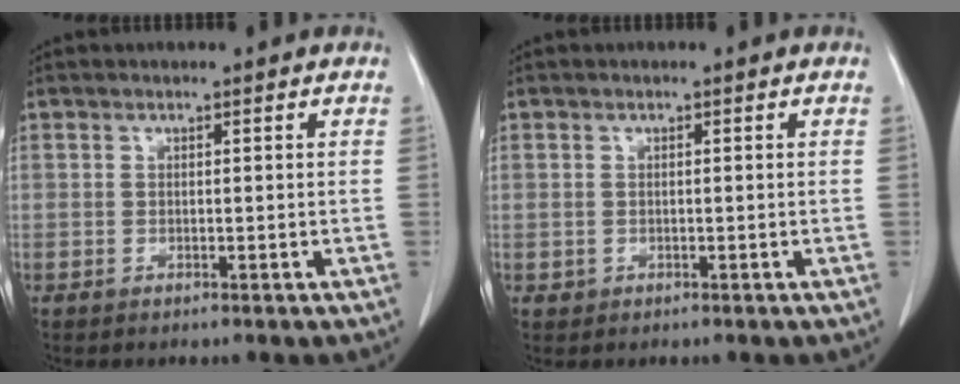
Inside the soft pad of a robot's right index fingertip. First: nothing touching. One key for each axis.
{"total": 0.8, "fx": -0.1, "fy": 0.8, "fz": 0.0, "tx": 0.003, "ty": 0.005, "tz": 0.001}